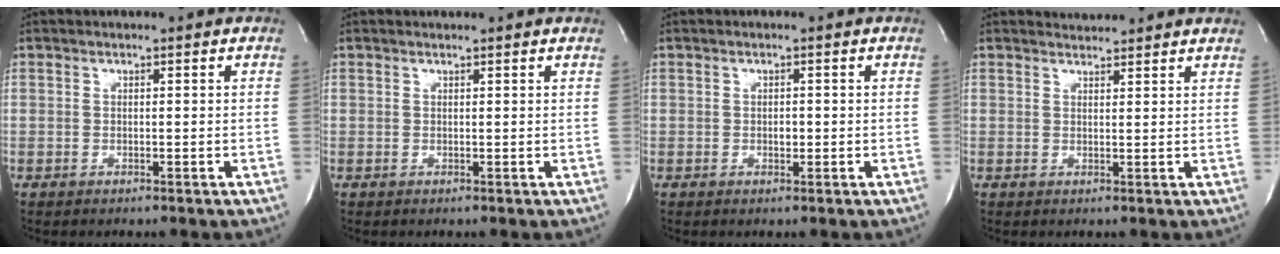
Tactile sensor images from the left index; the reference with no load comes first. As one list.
[{"total": 1.3, "force": [1.2, -0.2, 0.3], "torque": [-0.014, 0.004, 0.017]}, {"total": 1.1, "force": [-0.2, 0.6, 0.9], "torque": [-0.015, 0.001, -0.002]}, {"total": 2.7, "force": [2.7, 0.0, -0.1], "torque": [-0.008, 0.009, 0.036]}]